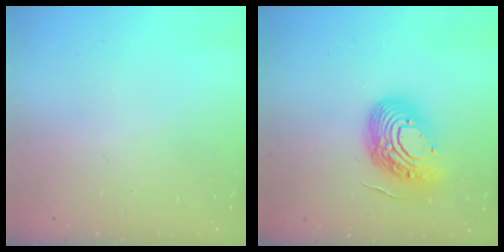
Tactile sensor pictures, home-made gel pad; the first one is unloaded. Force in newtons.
{"total": 15.0, "press": 14.9, "slide": 1.5}